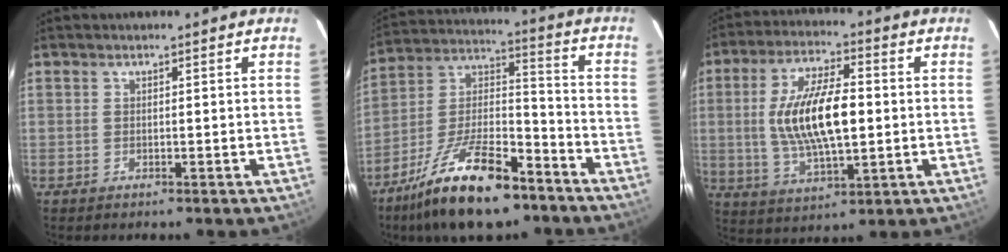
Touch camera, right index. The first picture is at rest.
{"total": 20.5, "force": [-13.6, 7.4, 13.4], "torque": [-0.261, -0.004, -0.231]}
{"total": 15.2, "force": [0.2, 6.0, 14.0], "torque": [-0.267, 0.002, 0.010]}